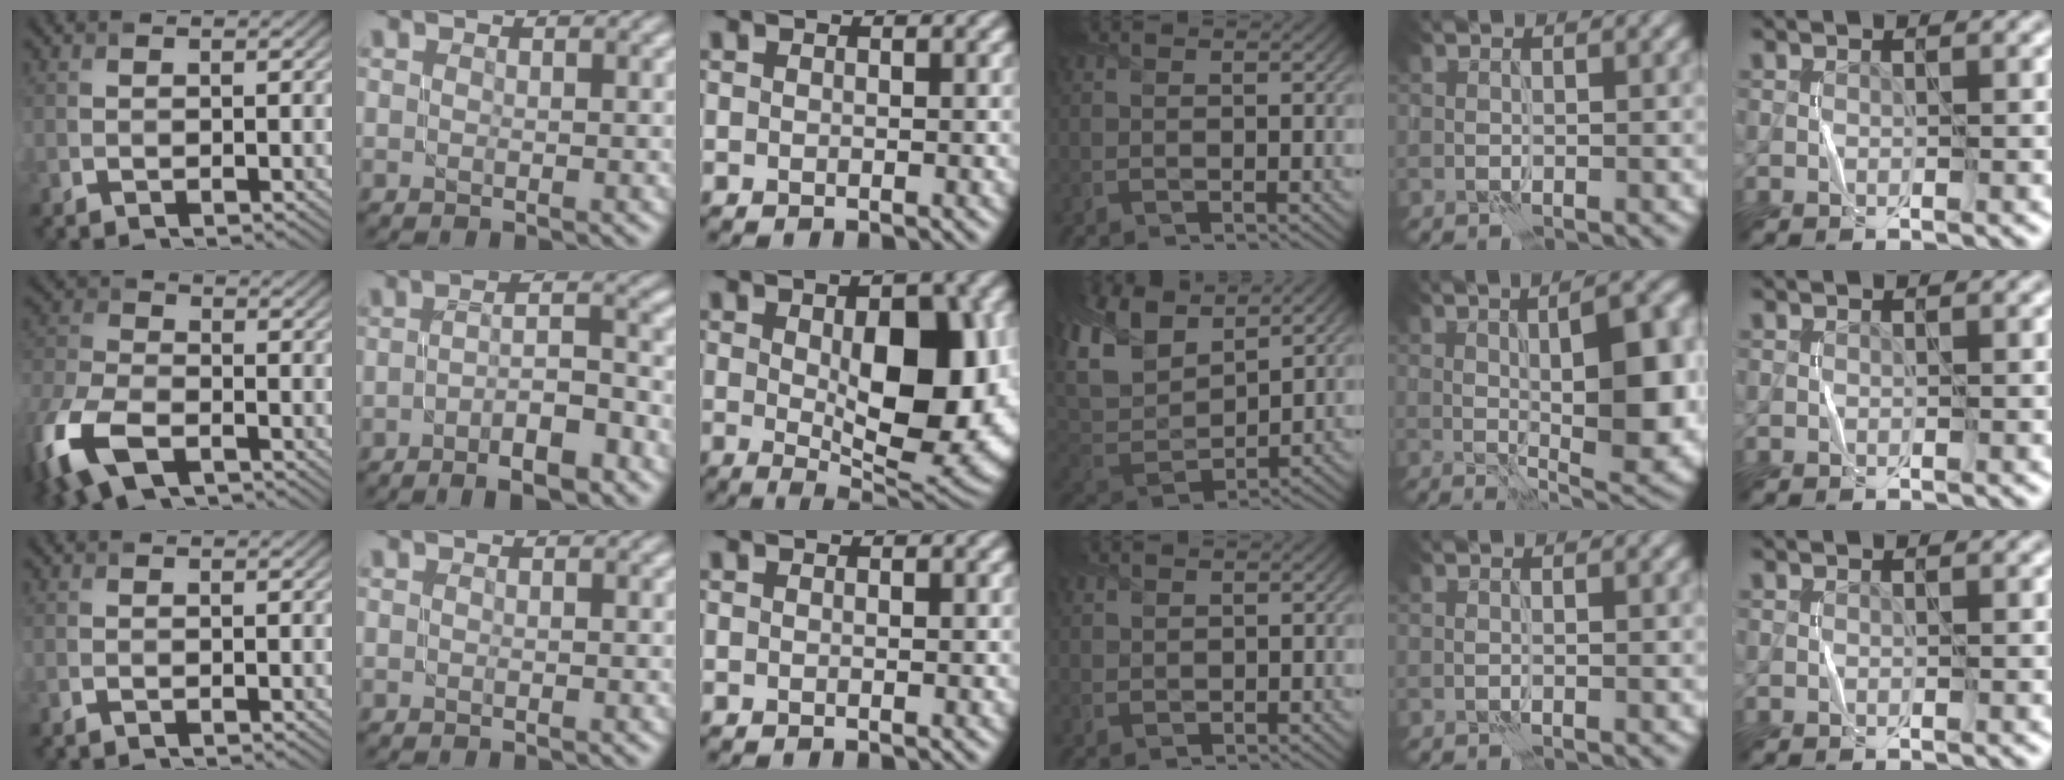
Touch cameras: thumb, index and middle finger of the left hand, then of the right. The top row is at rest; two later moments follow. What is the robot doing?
{"motion": "fold", "object": "shorts"}